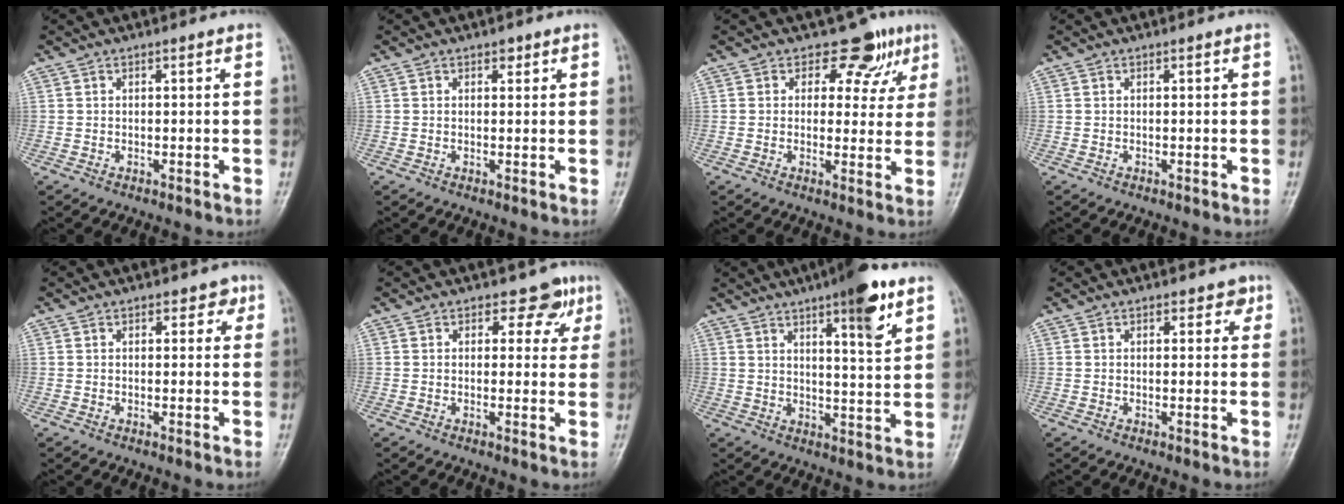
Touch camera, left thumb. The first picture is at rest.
{"total": 1.2, "force": [0.7, 0.8, 0.6], "torque": [0.002, -0.003, 0.008]}
{"total": 6.9, "force": [4.3, 4.8, 2.5], "torque": [0.008, -0.018, 0.046]}
{"total": 0.0}
{"total": 2.5, "force": [1.1, 1.8, 1.3], "torque": [0.007, -0.001, 0.009]}
{"total": 5.0, "force": [2.6, 3.6, 2.3], "torque": [0.012, -0.005, 0.026]}
{"total": 10.5, "force": [6.1, 1.9, 8.4], "torque": [-0.111, -0.033, 0.086]}
{"total": 2.4, "force": [1.2, 1.6, 1.2], "torque": [0.006, -0.003, 0.011]}